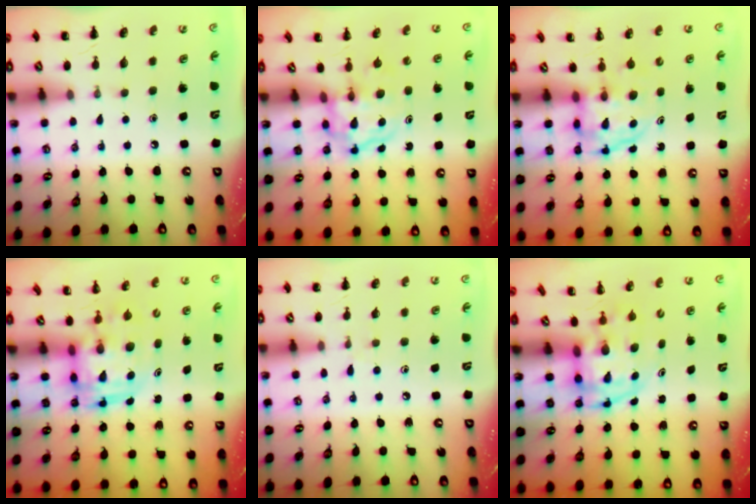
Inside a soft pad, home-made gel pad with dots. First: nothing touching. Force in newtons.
{"total": 3.8, "press": 3.8, "slide": 0.5}
{"total": 3.9, "press": 3.8, "slide": 0.3}
{"total": 3.6, "press": 3.5, "slide": 0.7}
{"total": 3.8, "press": 3.4, "slide": 1.7}
{"total": 3.9, "press": 3.9, "slide": 0.7}